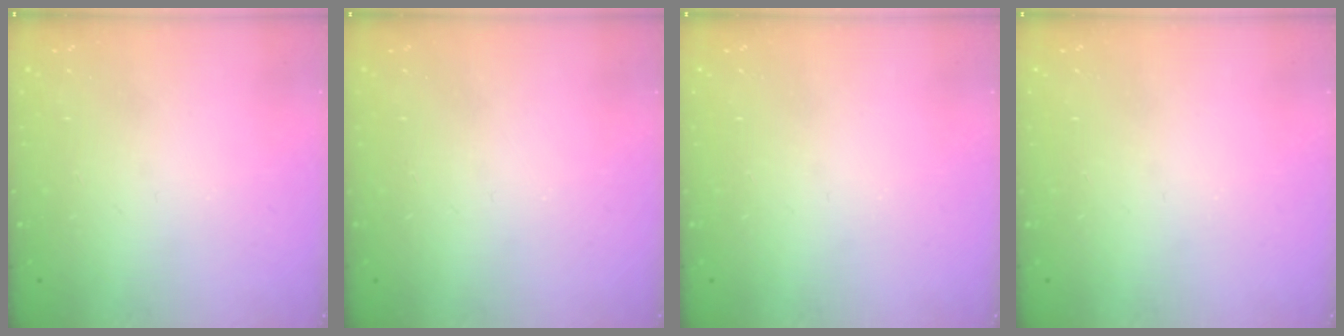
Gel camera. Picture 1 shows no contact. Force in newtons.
{"total": 0.0}
{"total": 0.0}
{"total": 0.0}